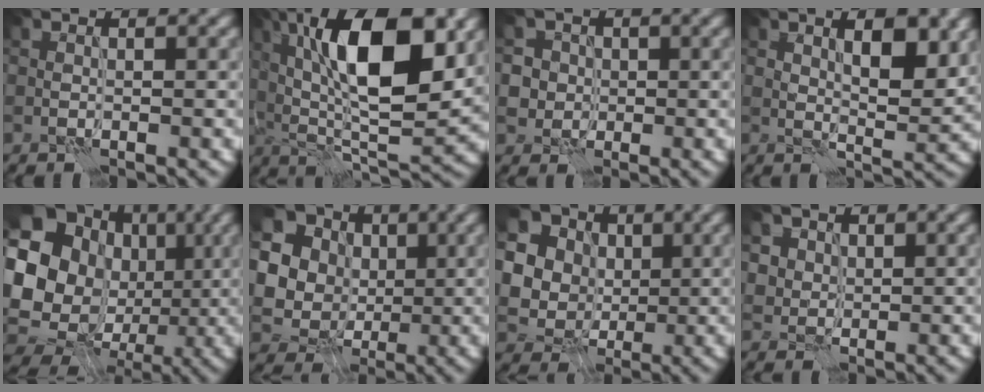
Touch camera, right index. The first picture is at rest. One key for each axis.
{"total": 14.0, "fx": 4.3, "fy": 5.2, "fz": 12.3, "tx": -0.198, "ty": 0.007, "tz": 0.067}
{"total": 4.7, "fx": 0.8, "fy": 4.4, "fz": 1.5, "tx": -0.013, "ty": 0.027, "tz": -0.001}
{"total": 5.3, "fx": 1.9, "fy": 1.8, "fz": 4.6, "tx": -0.068, "ty": 0.000, "tz": 0.032}
{"total": 19.9, "fx": 1.2, "fy": 16.8, "fz": 10.7, "tx": -0.205, "ty": 0.001, "tz": 0.014}
{"total": 15.7, "fx": 4.0, "fy": 14.0, "fz": 6.0, "tx": -0.179, "ty": 0.014, "tz": 0.070}
{"total": 13.7, "fx": 4.3, "fy": 11.8, "fz": 5.4, "tx": -0.169, "ty": 0.017, "tz": 0.082}
{"total": 4.7, "fx": 2.5, "fy": 3.6, "fz": 1.7, "tx": -0.050, "ty": -0.001, "tz": 0.045}